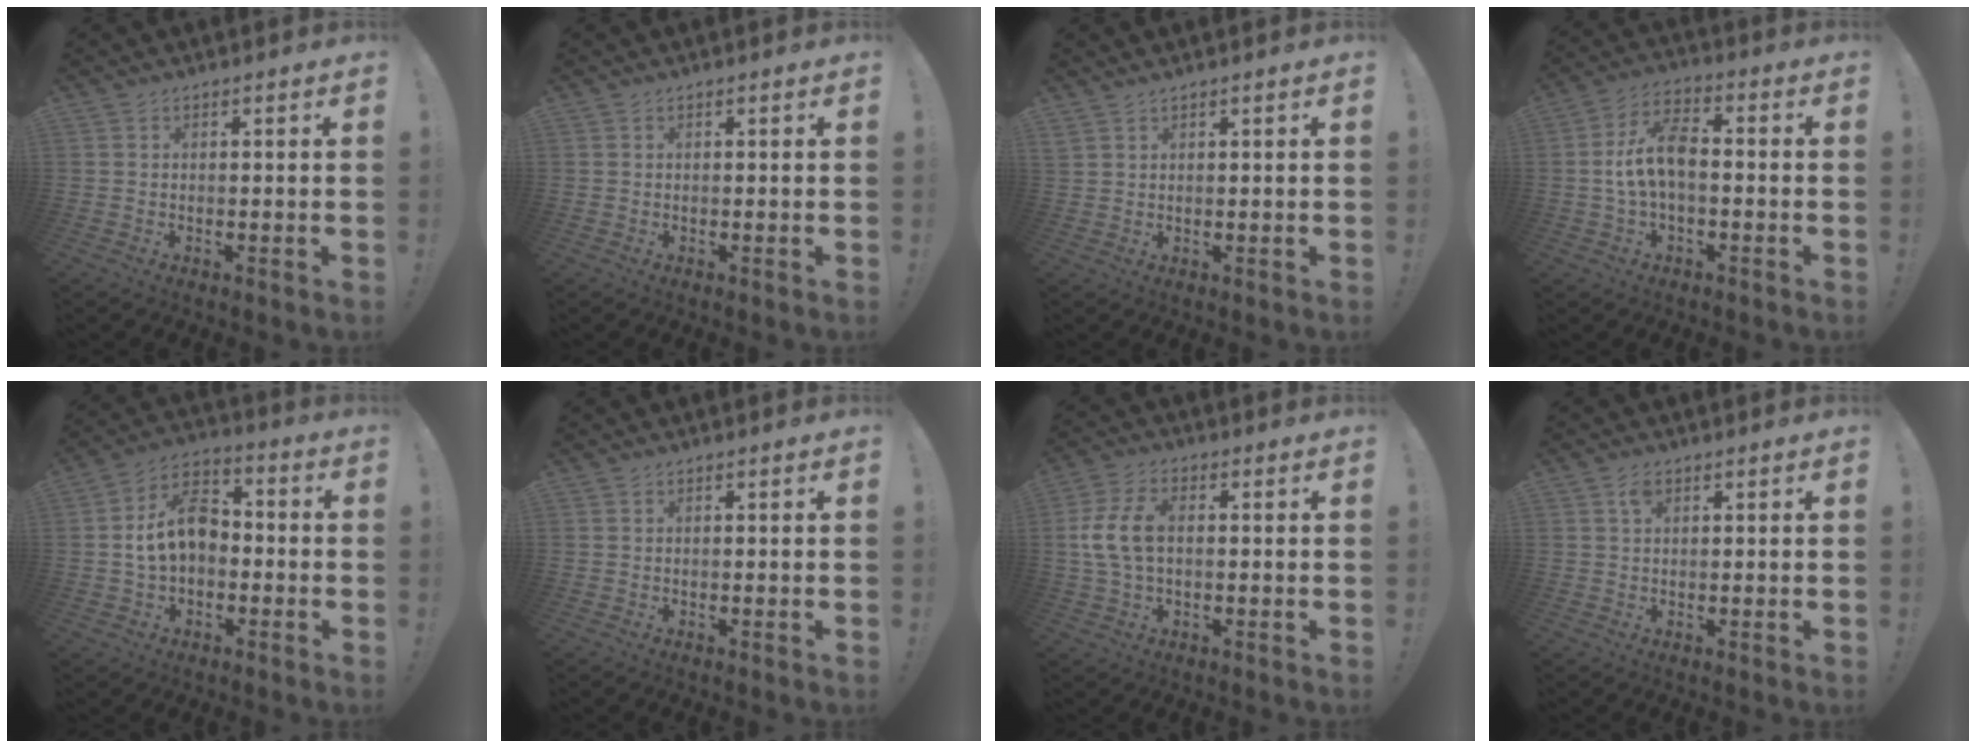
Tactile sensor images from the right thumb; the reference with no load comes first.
{"total": 0.0}
{"total": 1.7, "force": [1.5, 0.4, 0.7], "torque": [-0.022, -0.004, 0.030]}
{"total": 11.3, "force": [-0.7, 5.8, 9.6], "torque": [-0.191, 0.008, -0.013]}
{"total": 12.7, "force": [0.0, 8.8, 9.1], "torque": [-0.161, 0.017, 0.002]}
{"total": 0.0}
{"total": 9.6, "force": [0.5, 5.9, 7.5], "torque": [-0.154, 0.007, 0.013]}
{"total": 2.4, "force": [1.2, 1.4, 1.5], "torque": [-0.023, -0.002, 0.020]}